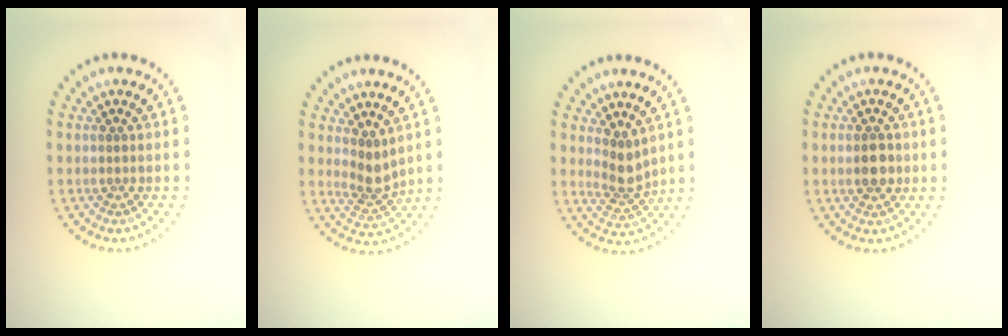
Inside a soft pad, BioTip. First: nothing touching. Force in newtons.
{"total": 2.4, "press": 1.8, "slide": 1.6}
{"total": 2.5, "press": 1.9, "slide": 1.7}
{"total": 2.9, "press": 2.9, "slide": 0.0}